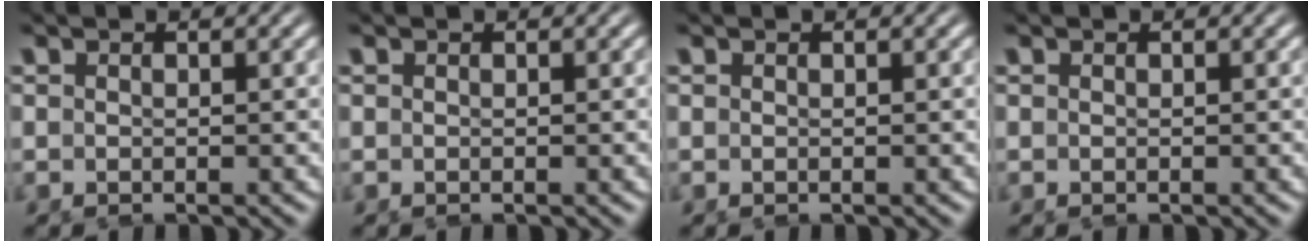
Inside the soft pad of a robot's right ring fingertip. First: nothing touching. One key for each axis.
{"total": 0.0}
{"total": 0.0}
{"total": 0.0}